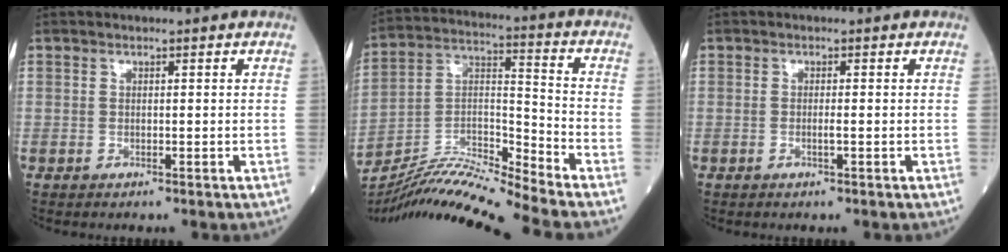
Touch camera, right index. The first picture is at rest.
{"total": 14.9, "force": [-13.9, -2.5, 4.6], "torque": [-0.081, 0.021, -0.257]}
{"total": 1.0, "force": [-0.3, -0.2, 0.9], "torque": [-0.020, -0.002, -0.006]}